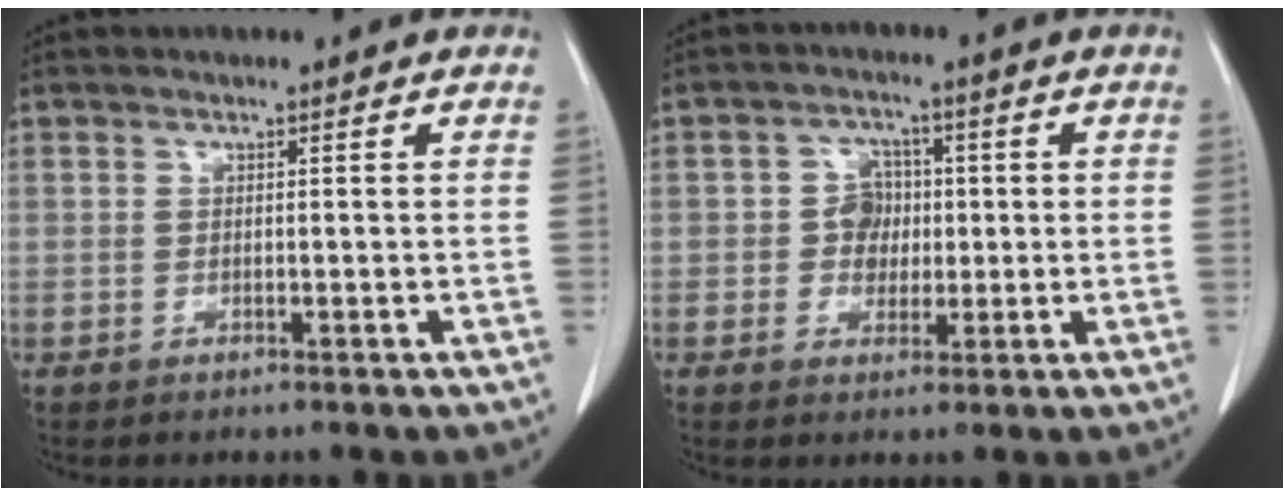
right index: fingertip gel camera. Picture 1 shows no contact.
{"total": 4.8, "force": [0.0, 4.4, 1.9], "torque": [-0.027, 0.015, 0.003]}